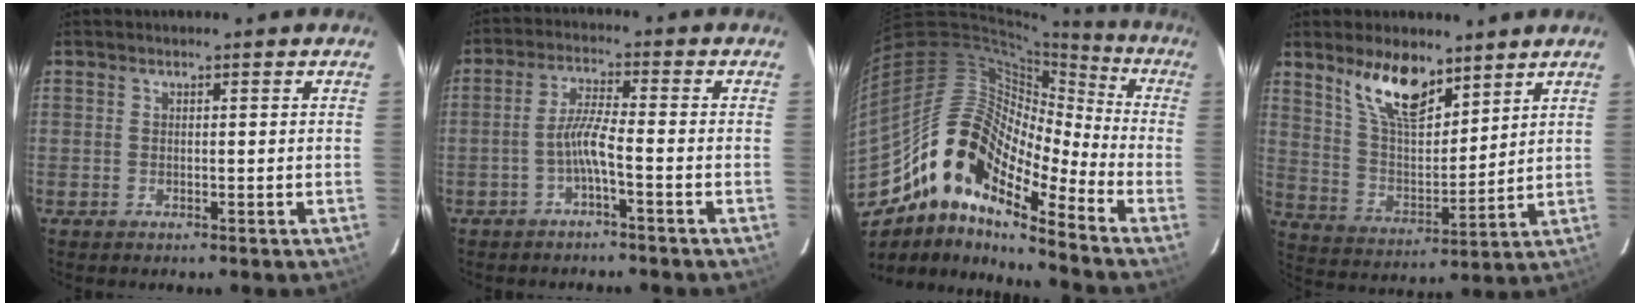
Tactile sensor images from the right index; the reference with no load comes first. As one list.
[{"total": 4.3, "force": [-2.1, -0.2, 3.7], "torque": [-0.084, 0.009, -0.041]}, {"total": 17.0, "force": [-11.8, 5.9, 10.7], "torque": [-0.170, 0.002, -0.241]}, {"total": 12.7, "force": [8.9, 4.8, 7.6], "torque": [-0.134, -0.002, 0.173]}]